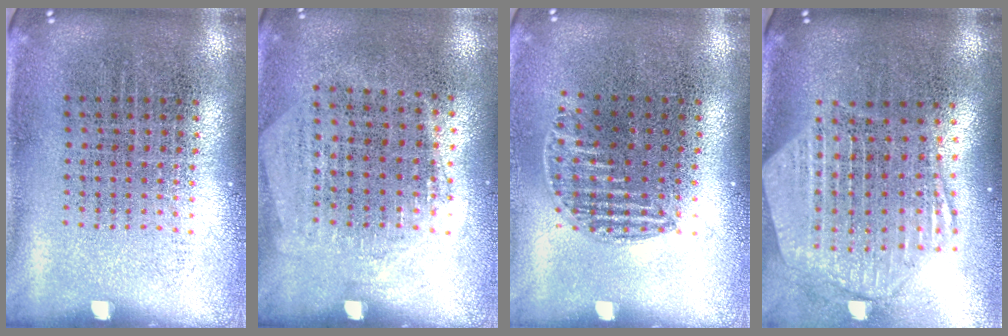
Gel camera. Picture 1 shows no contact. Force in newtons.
{"total": 1.3, "press": 1.1, "slide": 0.6}
{"total": 1.0, "press": 0.8, "slide": 0.6}
{"total": 2.8, "press": 2.3, "slide": 1.6}